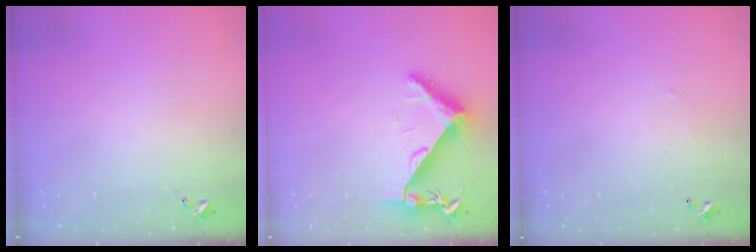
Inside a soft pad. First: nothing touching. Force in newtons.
{"total": 8.3, "press": 8.2, "slide": 1.0}
{"total": 3.7, "press": 3.7, "slide": 0.2}